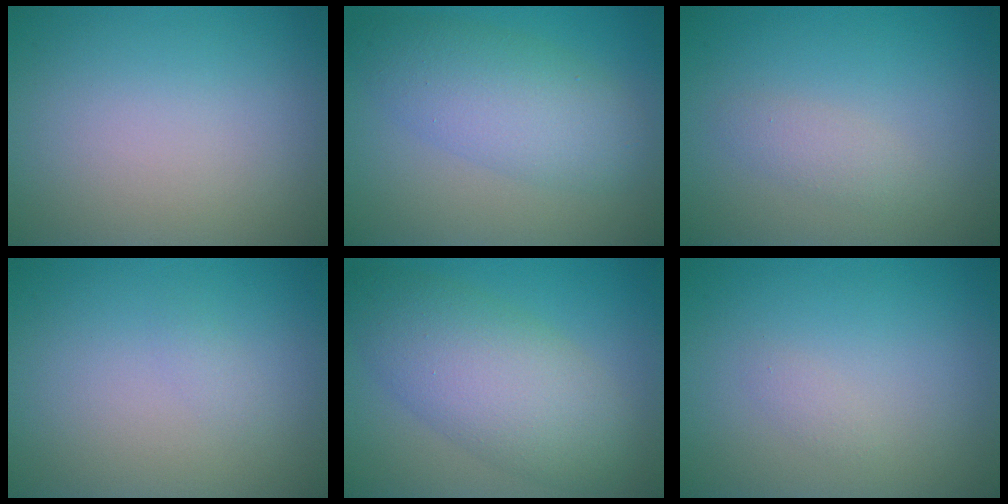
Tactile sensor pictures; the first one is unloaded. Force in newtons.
{"total": 5.6, "press": 5.6, "slide": 0.2}
{"total": 1.4, "press": 1.4, "slide": 0.1}
{"total": 0.6, "press": 0.6, "slide": 0.1}
{"total": 7.5, "press": 7.5, "slide": 0.1}
{"total": 0.6, "press": 0.6, "slide": 0.1}